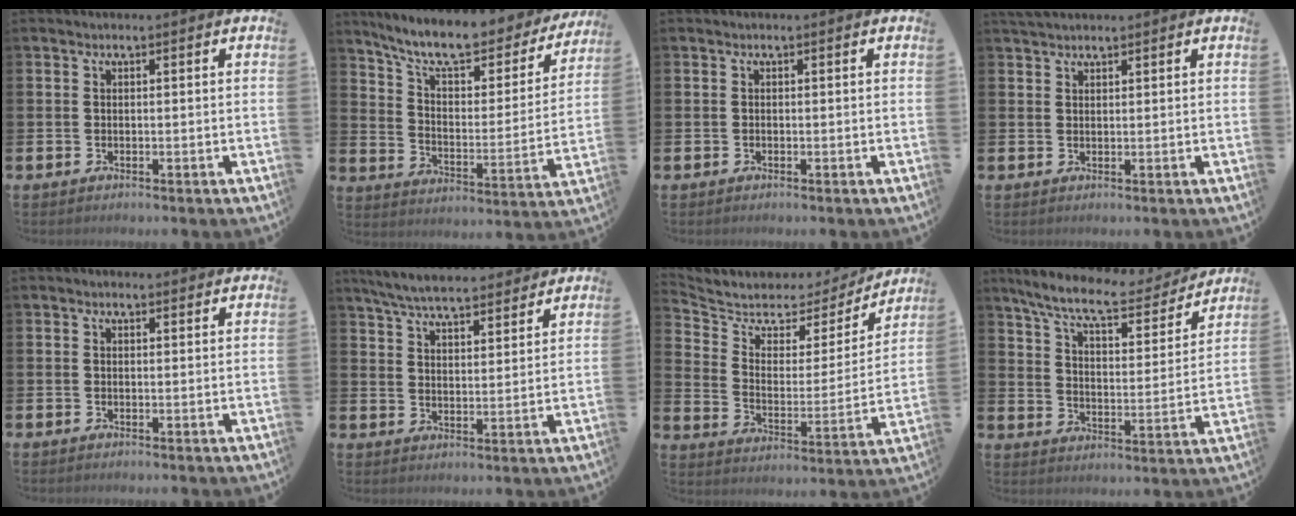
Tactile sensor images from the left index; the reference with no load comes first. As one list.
[{"total": 10.0, "force": [8.7, 2.5, 4.3], "torque": [-0.110, -0.058, 0.146]}, {"total": 0.0}, {"total": 2.0, "force": [1.9, 0.5, 0.4], "torque": [-0.003, -0.003, 0.033]}, {"total": 0.7, "force": [0.6, 0.2, 0.3], "torque": [0.002, 0.000, 0.008]}, {"total": 6.5, "force": [6.2, 0.9, 1.7], "torque": [-0.059, -0.028, 0.111]}, {"total": 5.3, "force": [4.7, 2.4, 0.6], "torque": [-0.053, -0.041, 0.073]}, {"total": 9.6, "force": [8.4, 1.9, 4.2], "torque": [-0.115, -0.049, 0.143]}]